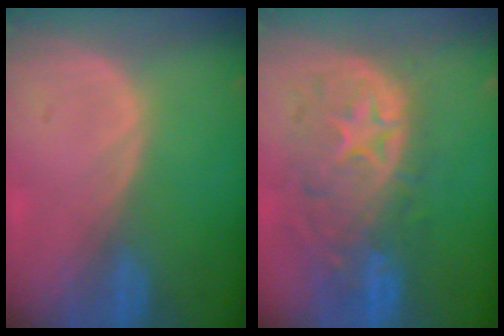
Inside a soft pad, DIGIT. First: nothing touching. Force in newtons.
{"total": 11.1, "press": 9.8, "slide": 5.2}